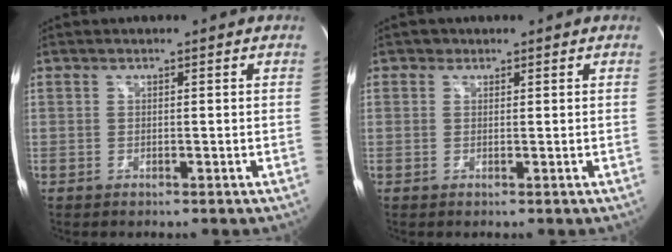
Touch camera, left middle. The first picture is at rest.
{"total": 1.0, "force": [0.6, 0.8, 0.1], "torque": [0.002, 0.000, 0.006]}